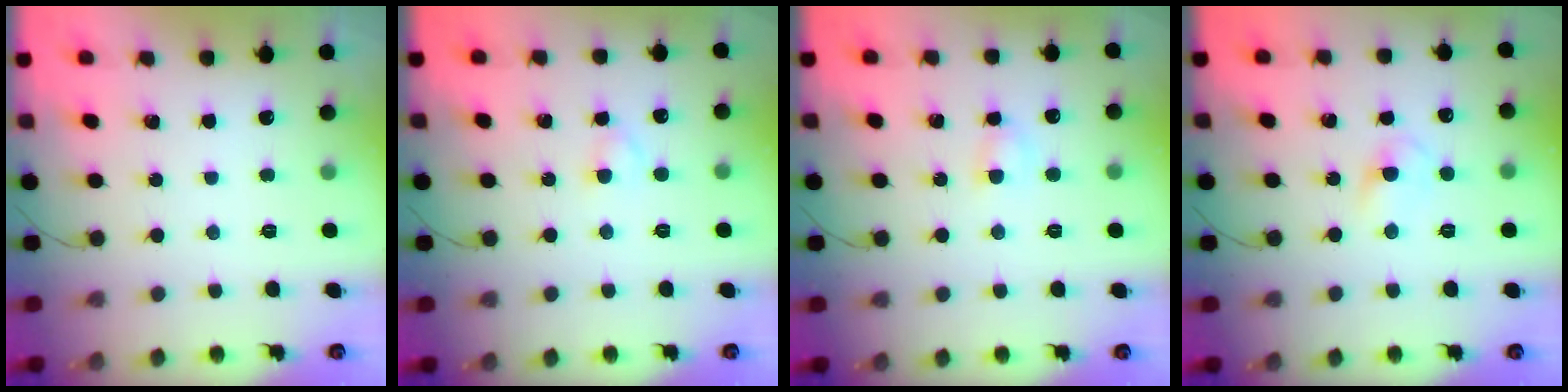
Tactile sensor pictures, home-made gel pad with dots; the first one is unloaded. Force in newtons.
{"total": 2.4, "press": 2.1, "slide": 1.1}
{"total": 3.4, "press": 3.3, "slide": 1.1}
{"total": 3.3, "press": 3.0, "slide": 1.2}